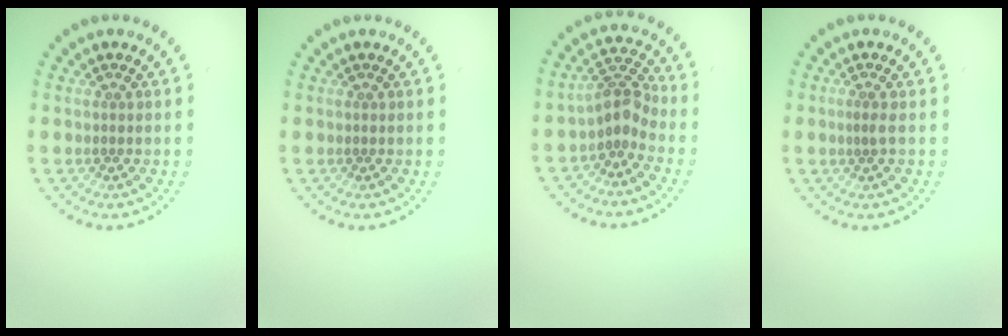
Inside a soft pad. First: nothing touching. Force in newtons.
{"total": 0.0}
{"total": 2.7, "press": 2.0, "slide": 1.8}
{"total": 0.8, "press": 0.4, "slide": 0.7}